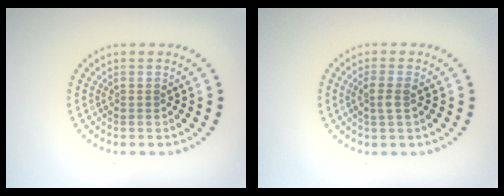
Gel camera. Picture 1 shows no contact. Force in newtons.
{"total": 1.7, "press": 1.6, "slide": 0.6}